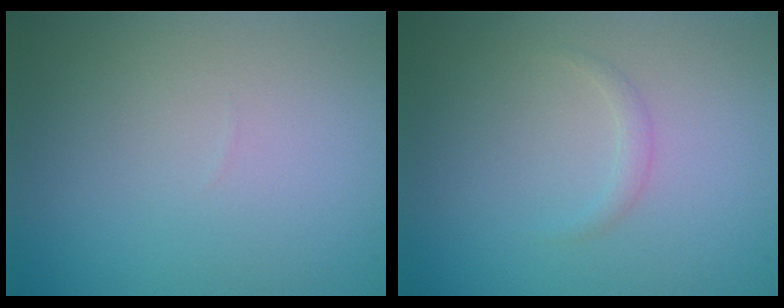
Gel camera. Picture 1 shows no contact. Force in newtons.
{"total": 0.8, "press": 0.8, "slide": 0.1}